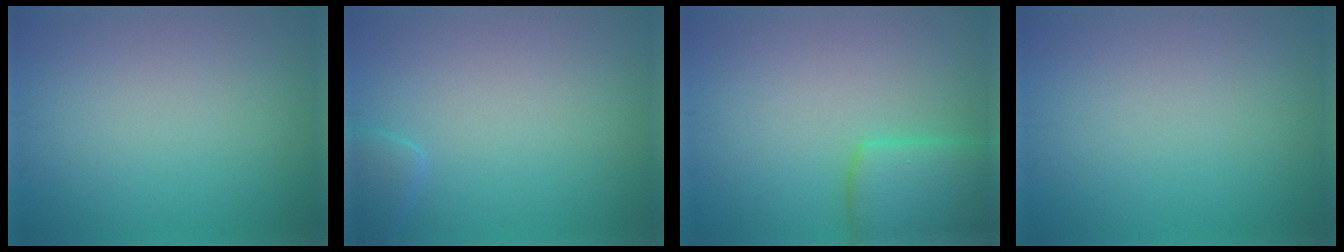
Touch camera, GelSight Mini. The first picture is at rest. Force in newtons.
{"total": 1.3, "press": 1.3, "slide": 0.1}
{"total": 4.9, "press": 4.8, "slide": 0.3}
{"total": 0.0}